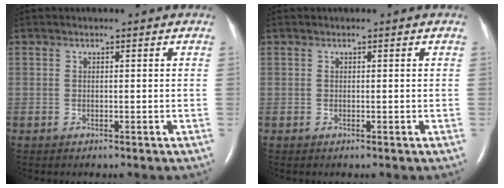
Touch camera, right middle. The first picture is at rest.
{"total": 0.0}